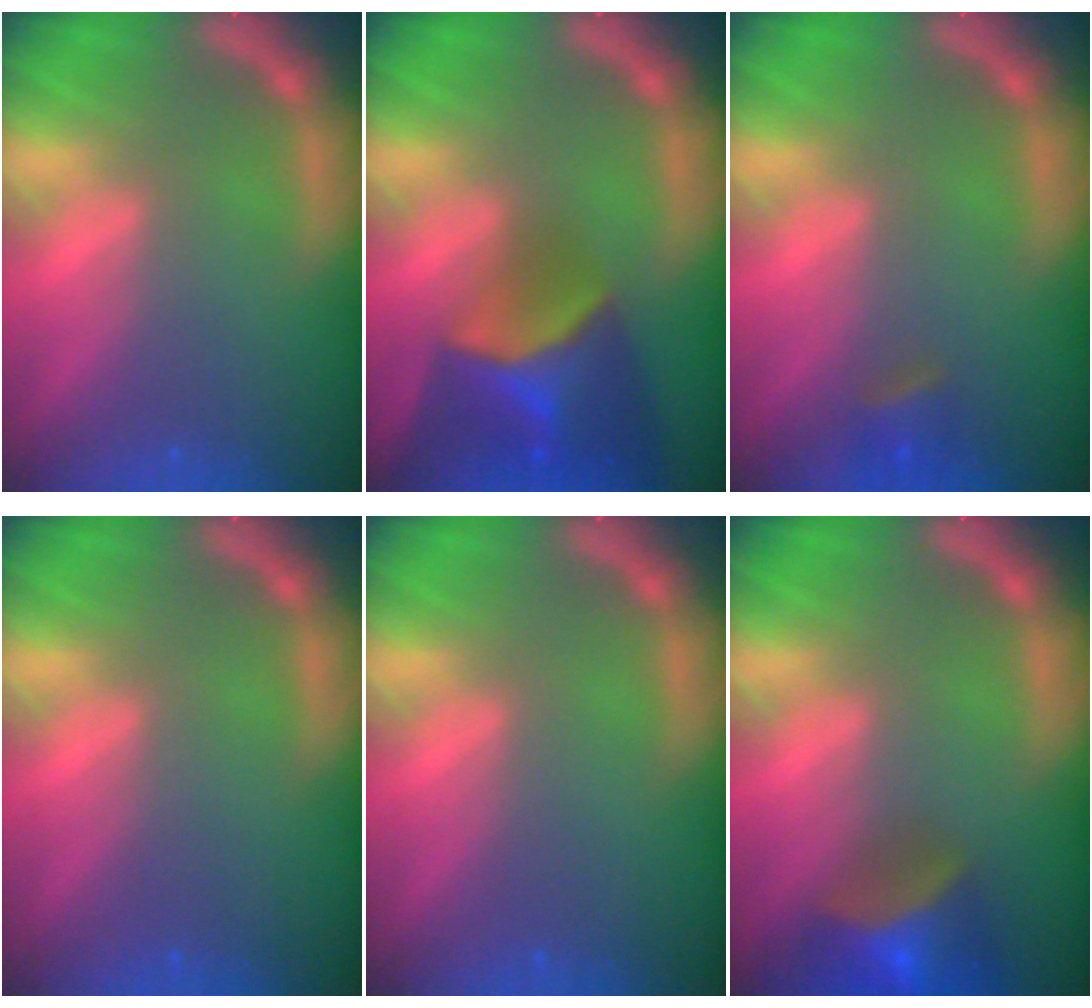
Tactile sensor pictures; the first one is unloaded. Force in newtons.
{"total": 8.9}
{"total": 1.9}
{"total": 0.0}
{"total": 0.0}
{"total": 7.0}